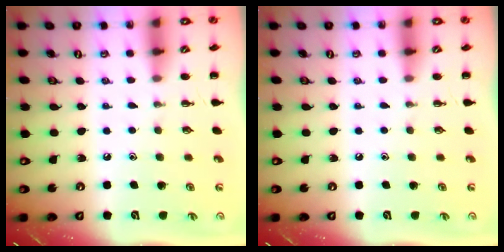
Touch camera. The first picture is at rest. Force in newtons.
{"total": 0.0}